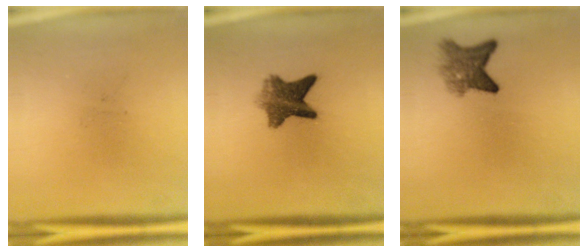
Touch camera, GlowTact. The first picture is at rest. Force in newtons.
{"total": 7.2}
{"total": 4.5}